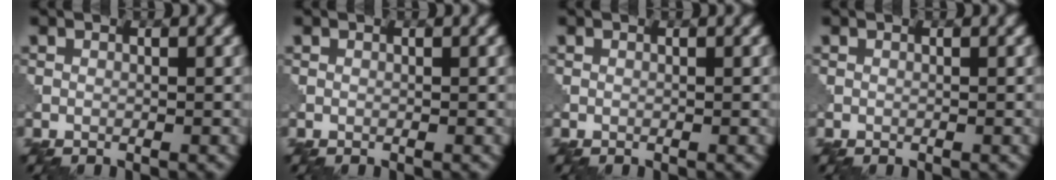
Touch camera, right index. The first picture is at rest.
{"total": 0.0}
{"total": 0.0}
{"total": 0.0}